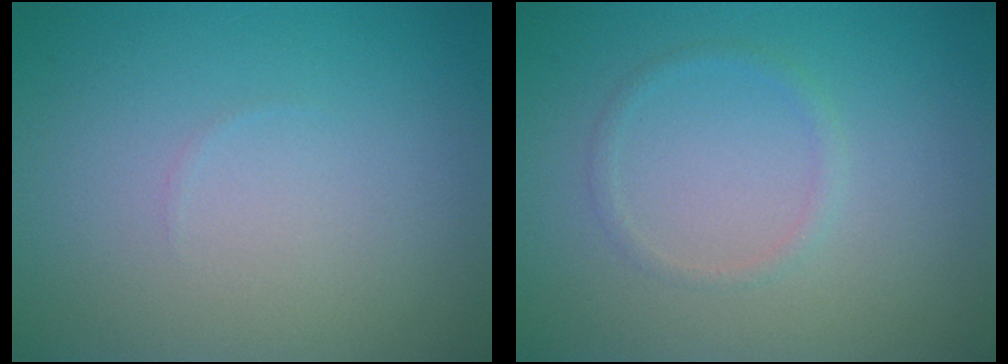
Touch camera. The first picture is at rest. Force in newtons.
{"total": 1.0, "press": 0.9, "slide": 0.0}